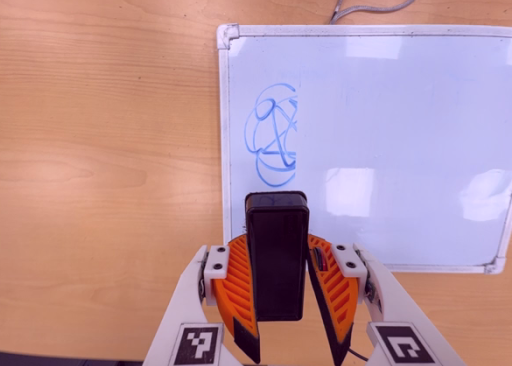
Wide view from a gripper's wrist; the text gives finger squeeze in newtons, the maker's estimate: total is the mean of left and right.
{"total": 6.9, "left": 6.6, "right": 7.3}